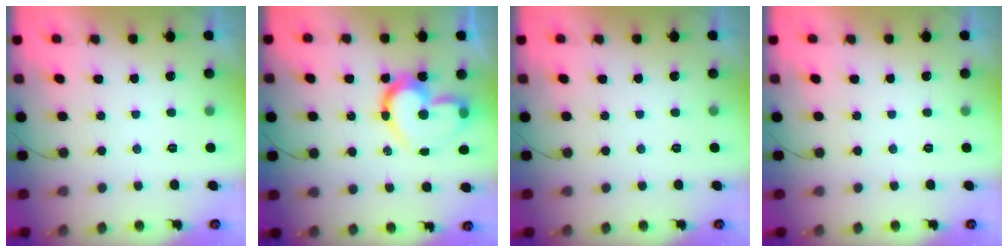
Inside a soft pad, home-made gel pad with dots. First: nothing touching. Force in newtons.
{"total": 18.1, "press": 18.1, "slide": 1.3}
{"total": 0.0}
{"total": 0.0}